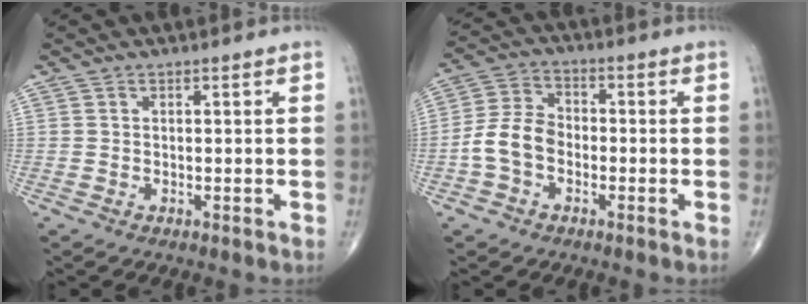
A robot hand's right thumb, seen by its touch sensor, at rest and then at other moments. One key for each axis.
{"total": 7.9, "fx": -2.2, "fy": 5.6, "fz": 5.1, "tx": -0.093, "ty": 0.029, "tz": -0.054}